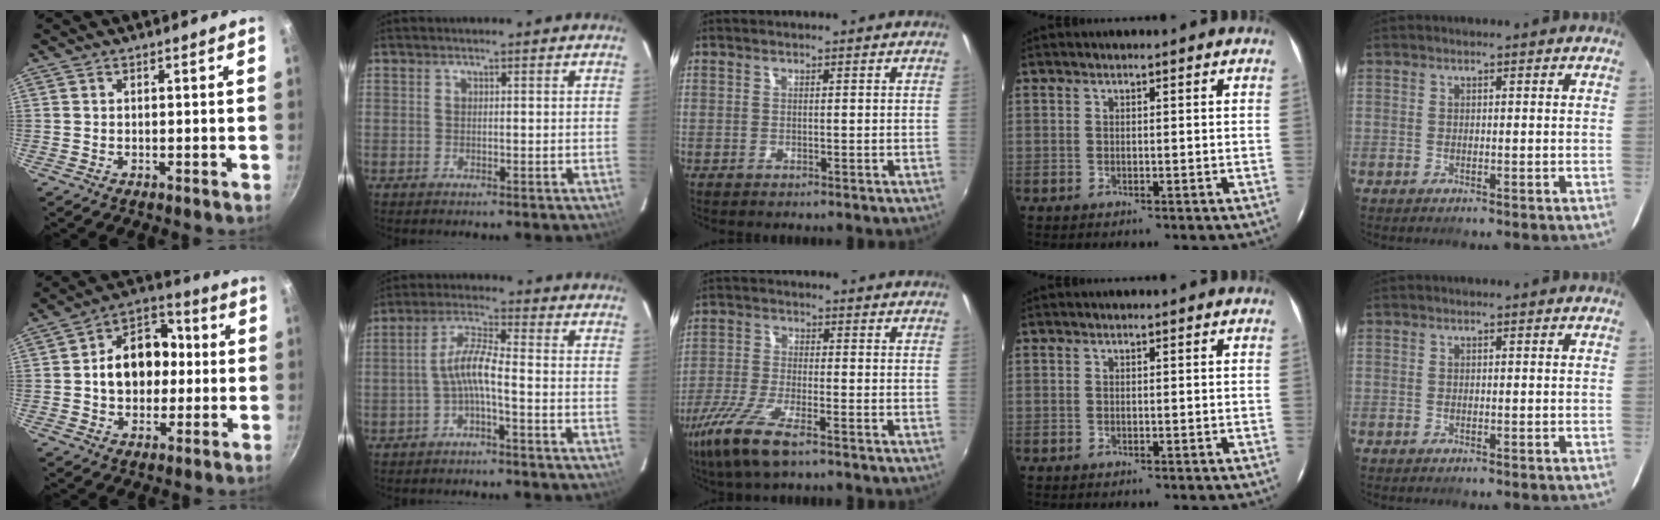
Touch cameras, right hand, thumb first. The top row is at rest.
{"thumb": {"total": 14.2, "force": [0.3, 10.8, 9.2], "torque": [-0.101, 0.031, -0.007]}, "index": {"total": 5.4, "force": [-2.2, 0.5, 4.9], "torque": [-0.113, 0.016, -0.041]}, "middle": {"total": 9.8, "force": [-6.3, 2.3, 7.3], "torque": [-0.167, -0.025, -0.125]}}